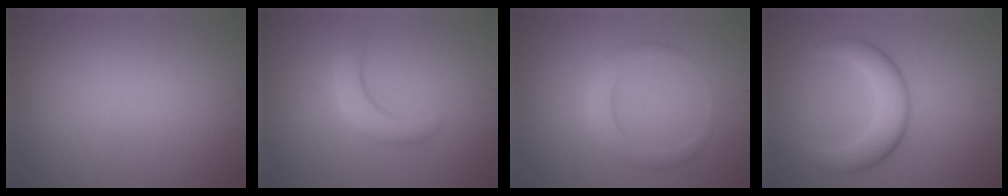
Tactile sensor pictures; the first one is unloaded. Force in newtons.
{"total": 3.0, "press": 3.0, "slide": 0.3}
{"total": 2.8, "press": 2.8, "slide": 0.1}
{"total": 3.8, "press": 3.8, "slide": 0.0}